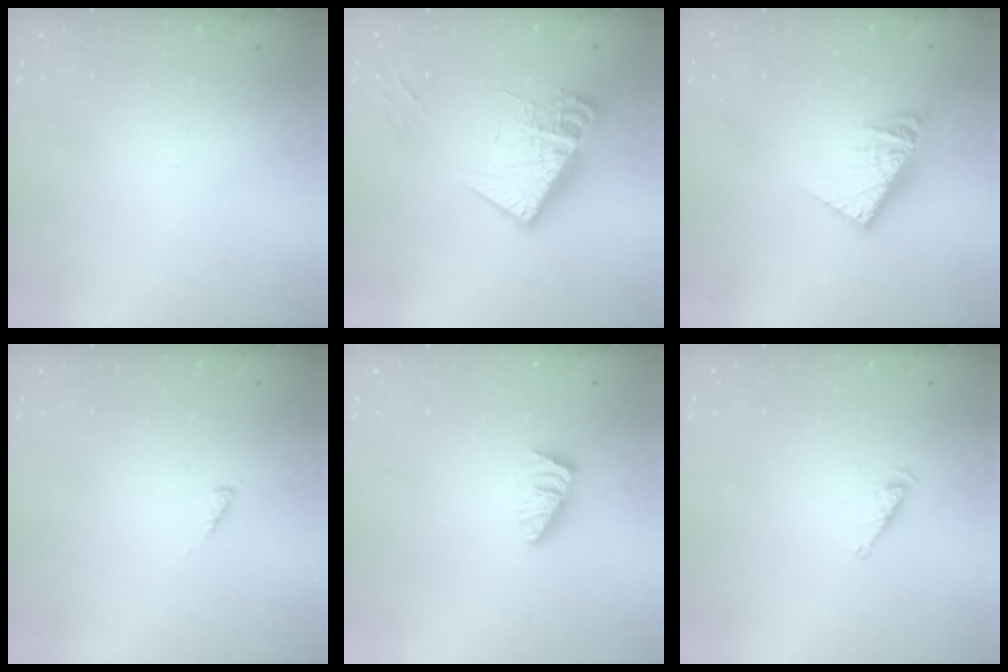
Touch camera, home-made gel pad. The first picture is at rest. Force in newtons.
{"total": 16.2, "press": 16.1, "slide": 1.5}
{"total": 12.6, "press": 12.5, "slide": 1.4}
{"total": 1.3, "press": 1.3, "slide": 0.3}
{"total": 1.0, "press": 1.0, "slide": 0.3}
{"total": 2.8, "press": 2.8, "slide": 0.5}